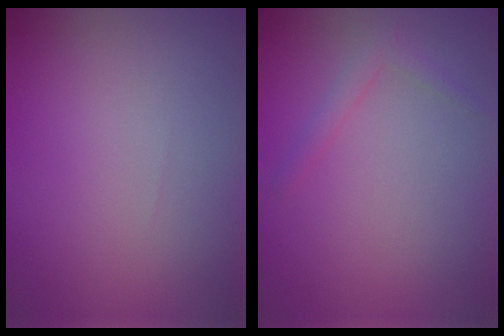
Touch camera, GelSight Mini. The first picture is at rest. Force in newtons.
{"total": 1.3, "press": 1.3, "slide": 0.1}